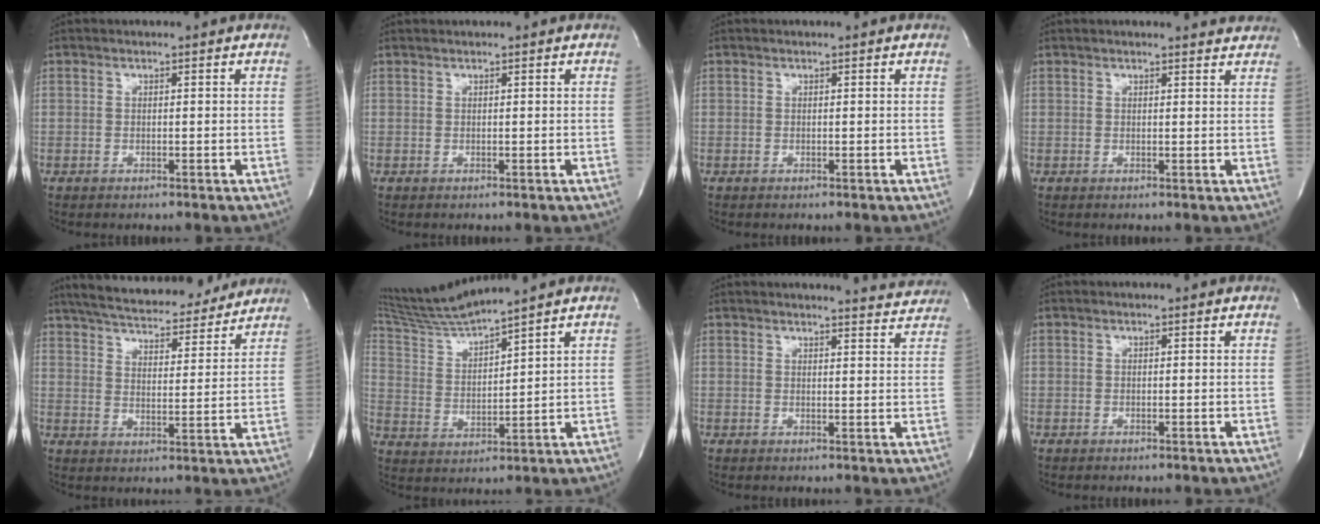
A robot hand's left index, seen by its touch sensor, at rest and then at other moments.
{"total": 0.0}
{"total": 0.0}
{"total": 4.4, "force": [4.3, 0.5, 0.7], "torque": [-0.007, -0.002, 0.028]}
{"total": 19.5, "force": [17.5, 4.4, 7.4], "torque": [-0.125, 0.015, 0.244]}
{"total": 9.6, "force": [8.9, -1.6, 3.0], "torque": [-0.072, -0.003, 0.182]}
{"total": 6.8, "force": [6.8, 0.3, 0.6], "torque": [-0.004, -0.015, 0.058]}
{"total": 0.0}